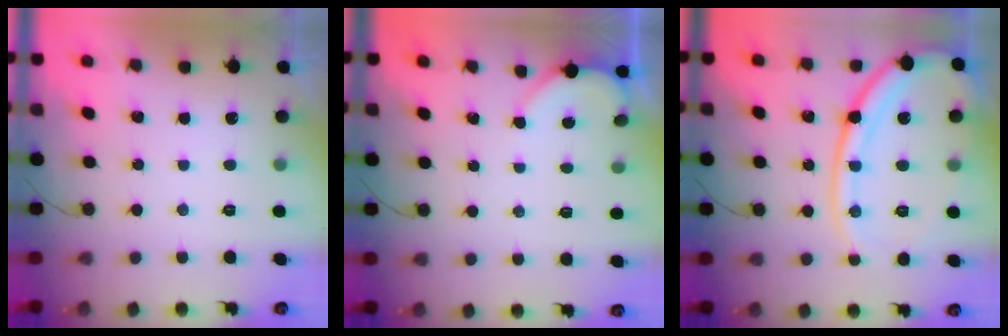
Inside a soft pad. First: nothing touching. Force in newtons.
{"total": 2.0, "press": 2.0, "slide": 0.2}
{"total": 16.6, "press": 16.5, "slide": 2.2}